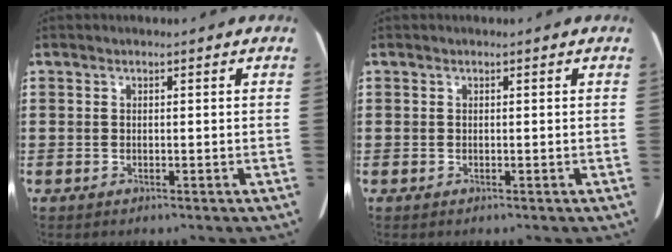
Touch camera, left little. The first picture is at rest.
{"total": 0.0}